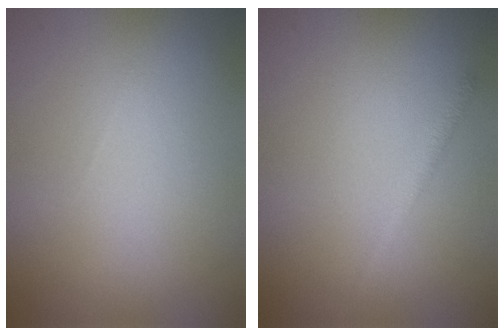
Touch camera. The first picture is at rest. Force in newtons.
{"total": 1.2, "press": 1.1, "slide": 0.0}